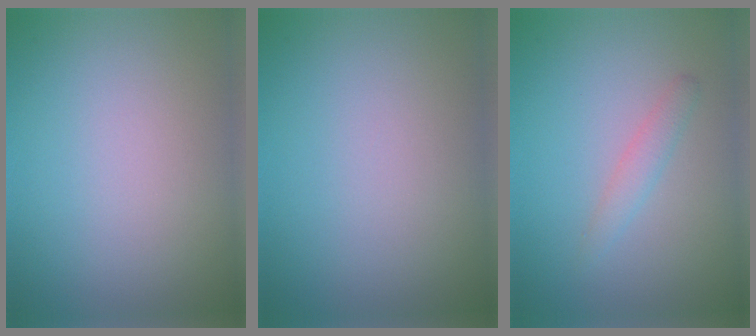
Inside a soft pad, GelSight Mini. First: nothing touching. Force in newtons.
{"total": 0.0}
{"total": 1.4, "press": 1.4, "slide": 0.1}